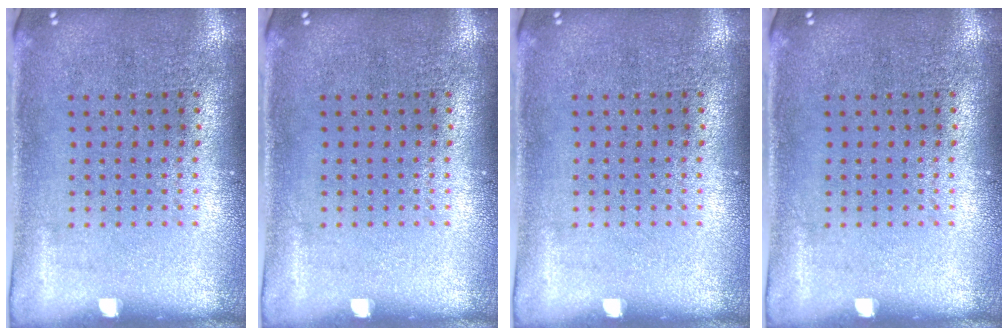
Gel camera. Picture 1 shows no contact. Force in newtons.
{"total": 0.0}
{"total": 0.0}
{"total": 0.0}